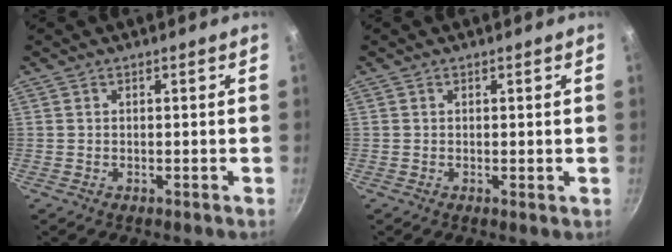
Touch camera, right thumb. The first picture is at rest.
{"total": 0.5, "force": [0.2, 0.1, 0.5], "torque": [-0.008, -0.002, 0.002]}